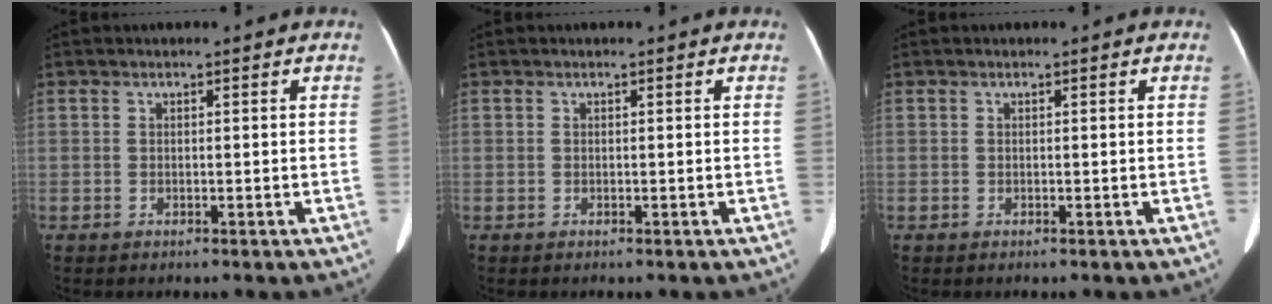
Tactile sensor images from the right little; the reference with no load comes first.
{"total": 0.0}
{"total": 0.0}